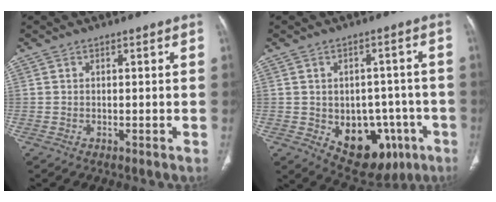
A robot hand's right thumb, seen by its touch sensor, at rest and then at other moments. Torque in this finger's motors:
{"motor_torque": [-0.26, 0.53, 0.05, 0.01, 0.05]}